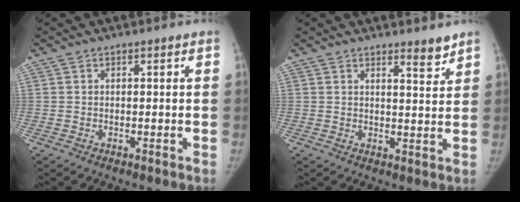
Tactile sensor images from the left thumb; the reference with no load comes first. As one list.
[{"total": 3.5, "force": [3.0, 0.7, 1.7], "torque": [-0.015, -0.028, 0.042]}]